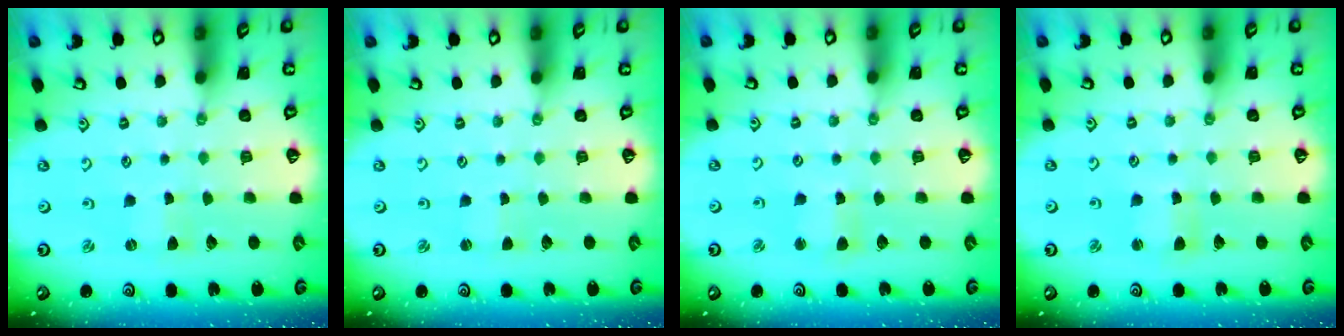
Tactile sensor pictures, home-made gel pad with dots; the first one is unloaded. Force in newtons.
{"total": 0.5, "press": 0.5, "slide": 0.1}
{"total": 3.3, "press": 3.3, "slide": 0.4}
{"total": 2.9, "press": 2.9, "slide": 0.3}